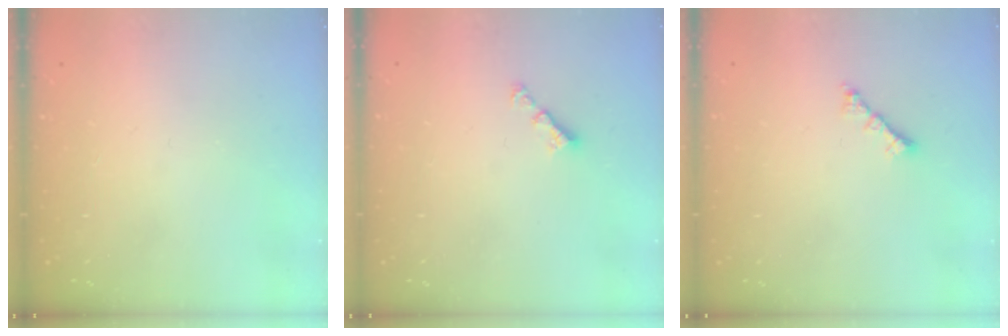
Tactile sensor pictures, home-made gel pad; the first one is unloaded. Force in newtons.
{"total": 3.0, "press": 2.9, "slide": 0.5}
{"total": 1.8, "press": 1.7, "slide": 0.6}